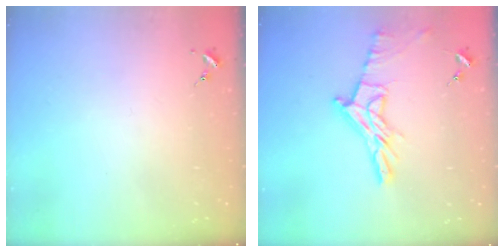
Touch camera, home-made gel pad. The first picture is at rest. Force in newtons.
{"total": 12.6, "press": 12.5, "slide": 1.1}